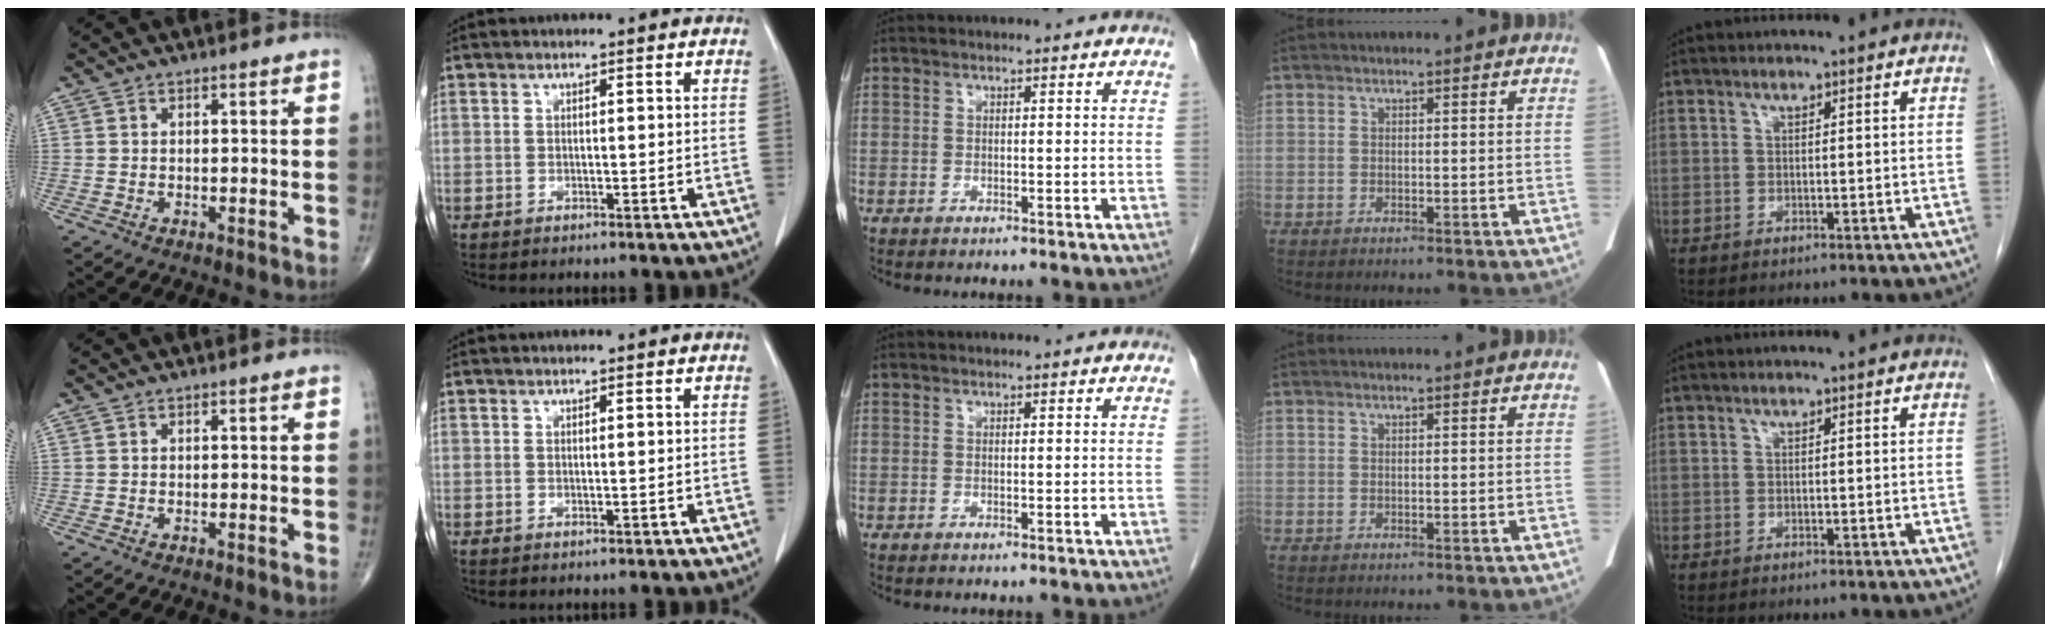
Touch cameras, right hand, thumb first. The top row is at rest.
{}